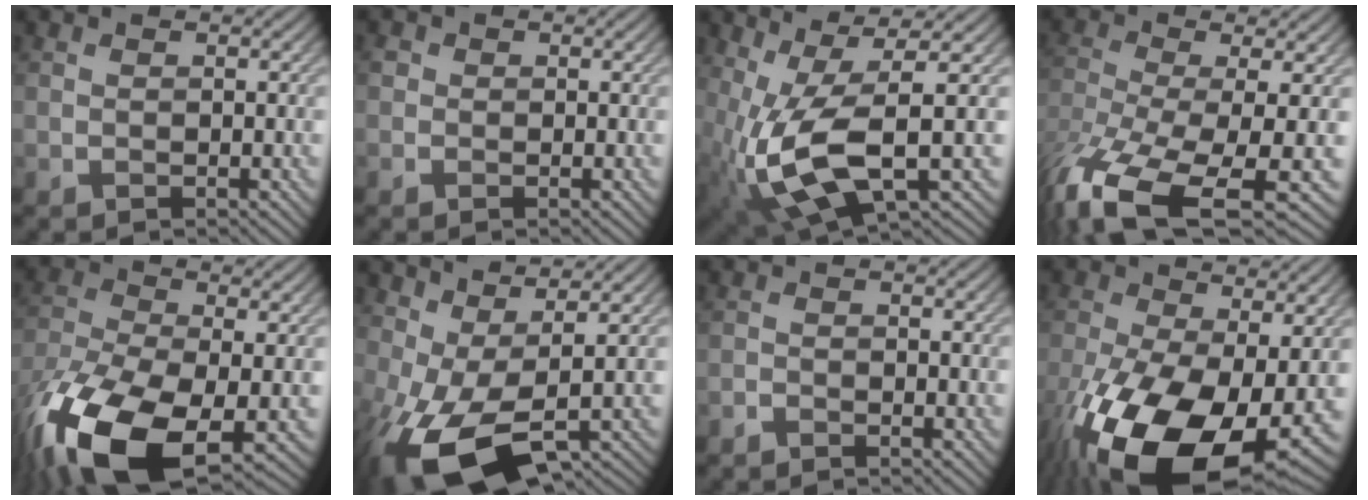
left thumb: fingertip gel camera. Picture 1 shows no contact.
{"total": 1.3, "force": [-0.2, 1.3, 0.3], "torque": [-0.003, -0.004, -0.009]}
{"total": 11.5, "force": [-1.4, 4.5, 10.5], "torque": [-0.235, -0.015, -0.023]}
{"total": 13.9, "force": [-7.8, 4.1, 10.7], "torque": [-0.254, -0.037, -0.117]}
{"total": 16.0, "force": [-7.6, 7.5, 11.9], "torque": [-0.283, -0.048, -0.137]}
{"total": 12.3, "force": [-2.2, 5.8, 10.6], "torque": [-0.240, -0.026, -0.032]}
{"total": 1.3, "force": [-1.2, 0.2, 0.3], "torque": [-0.007, -0.004, -0.029]}
{"total": 19.6, "force": [-6.8, 10.2, 15.3], "torque": [-0.313, -0.055, -0.095]}